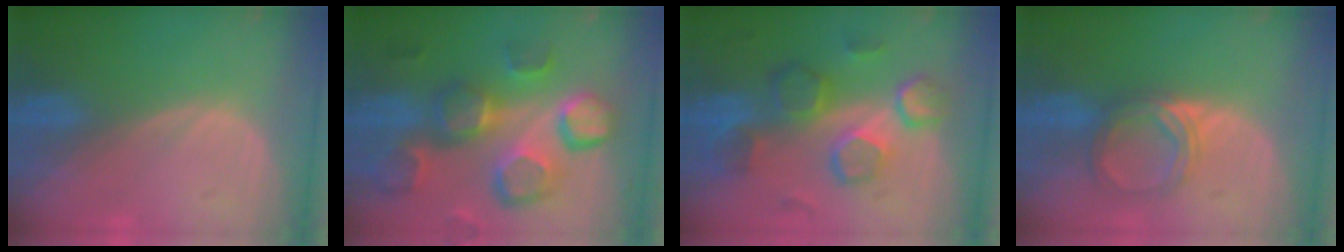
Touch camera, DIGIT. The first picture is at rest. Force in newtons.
{"total": 13.0, "press": 11.3, "slide": 6.5}
{"total": 10.3, "press": 9.1, "slide": 4.9}
{"total": 5.3, "press": 4.9, "slide": 2.0}